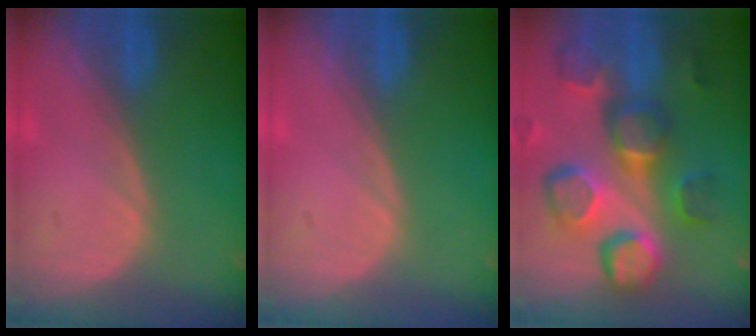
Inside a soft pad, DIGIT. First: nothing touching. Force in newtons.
{"total": 0.0}
{"total": 12.8, "press": 11.2, "slide": 6.2}